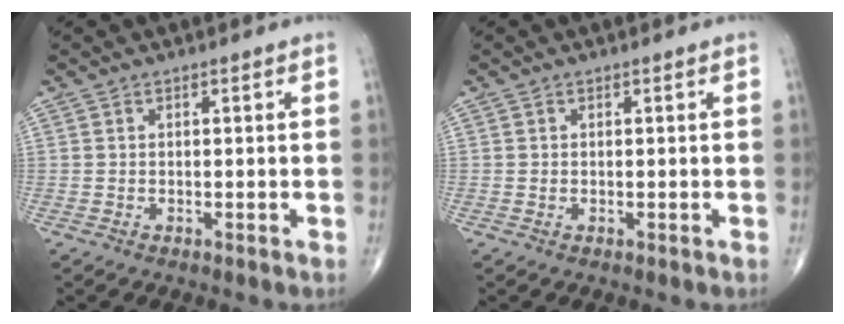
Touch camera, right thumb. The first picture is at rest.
{"total": 0.0}